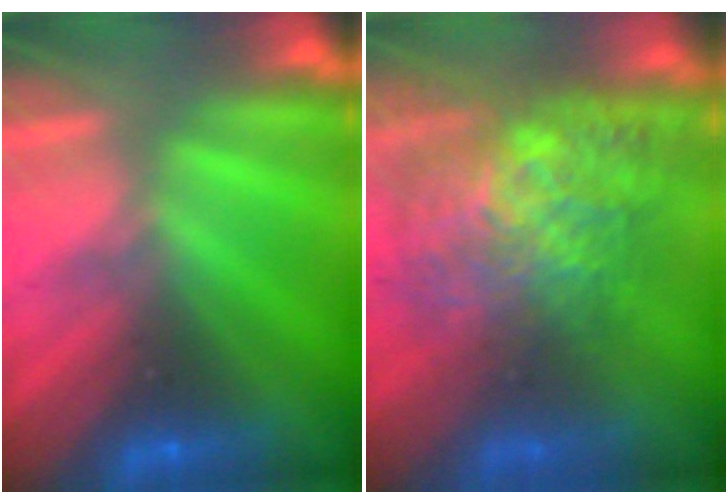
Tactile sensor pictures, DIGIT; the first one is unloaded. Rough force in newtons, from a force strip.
{"total": 7.4}